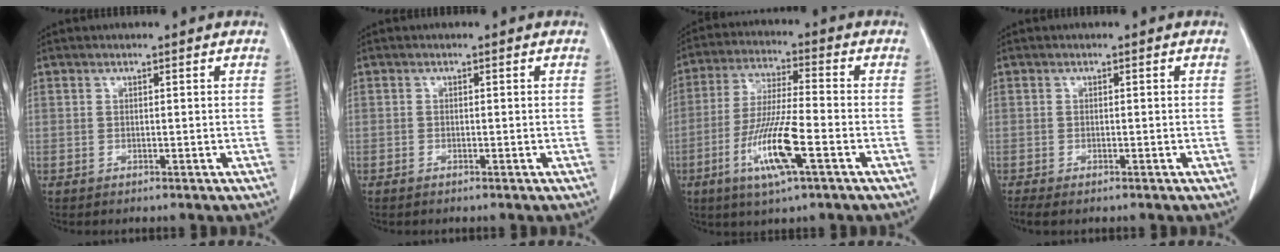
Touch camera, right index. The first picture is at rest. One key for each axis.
{"total": 1.1, "fx": -0.6, "fy": 0.7, "fz": 0.7, "tx": -0.016, "ty": 0.000, "tz": -0.007}
{"total": 12.5, "fx": -4.9, "fy": 1.3, "fz": 11.4, "tx": -0.229, "ty": -0.016, "tz": -0.090}
{"total": 3.4, "fx": -2.0, "fy": 1.4, "fz": 2.3, "tx": -0.054, "ty": -0.003, "tz": -0.032}